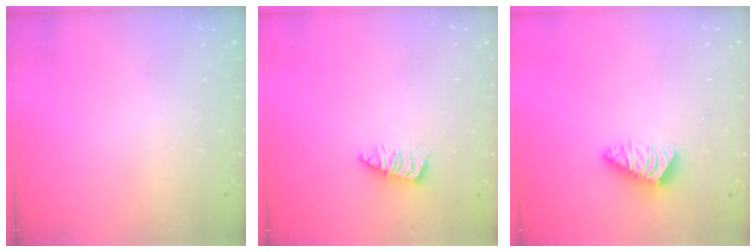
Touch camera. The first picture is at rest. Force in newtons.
{"total": 1.8, "press": 1.8, "slide": 0.3}
{"total": 3.7, "press": 3.7, "slide": 0.7}